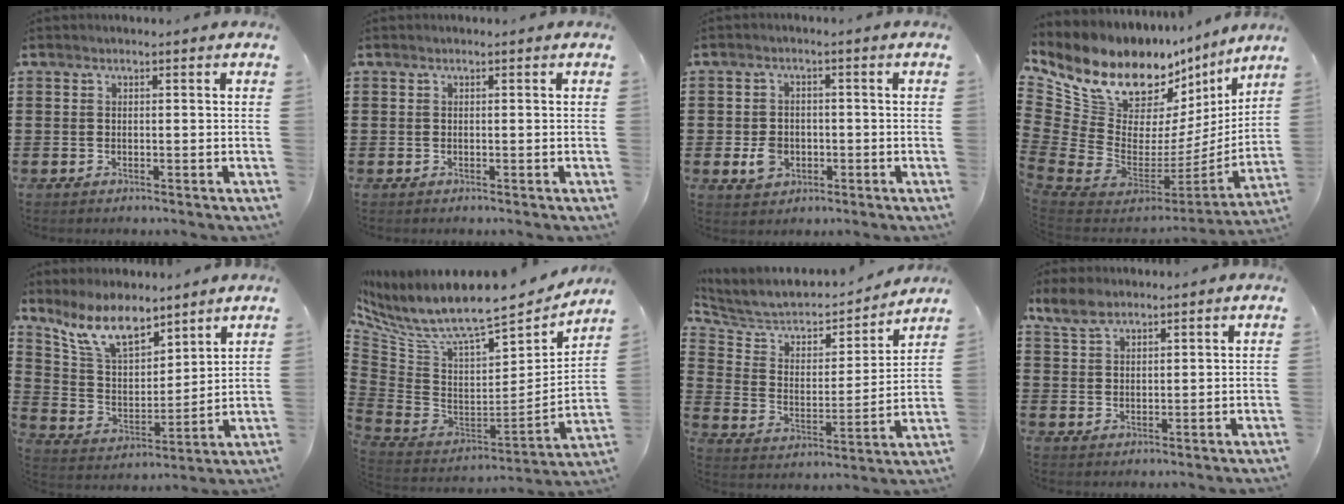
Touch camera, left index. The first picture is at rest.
{"total": 0.0}
{"total": 4.0, "force": [-1.1, 3.2, 2.1], "torque": [-0.050, 0.004, -0.022]}
{"total": 11.4, "force": [8.8, 6.0, 4.0], "torque": [-0.114, -0.099, 0.159]}
{"total": 10.5, "force": [8.5, 3.6, 5.1], "torque": [-0.131, -0.028, 0.160]}
{"total": 9.5, "force": [6.8, 2.5, 6.2], "torque": [-0.151, -0.057, 0.110]}
{"total": 6.1, "force": [5.3, 2.4, 1.6], "torque": [-0.068, -0.039, 0.087]}
{"total": 4.6, "force": [3.5, 2.3, 1.9], "torque": [-0.049, 0.004, 0.066]}